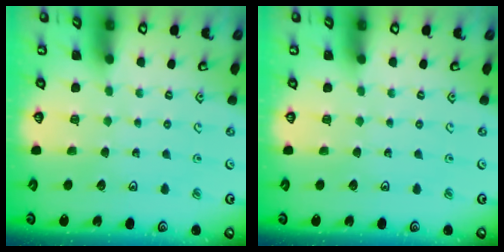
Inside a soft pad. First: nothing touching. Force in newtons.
{"total": 0.0}